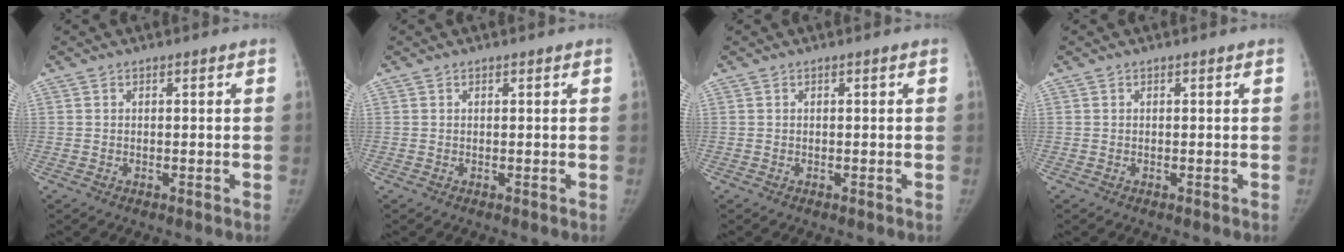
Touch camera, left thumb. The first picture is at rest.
{"total": 0.0}
{"total": 0.0}
{"total": 0.0}